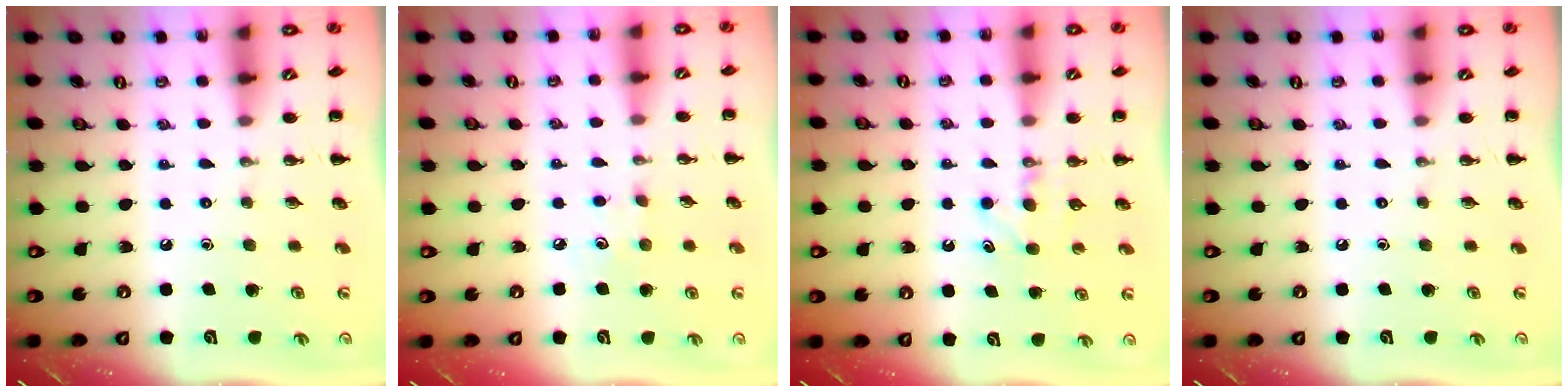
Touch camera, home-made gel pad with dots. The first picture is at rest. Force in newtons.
{"total": 4.9, "press": 4.8, "slide": 1.1}
{"total": 4.6, "press": 4.4, "slide": 1.5}
{"total": 0.0}